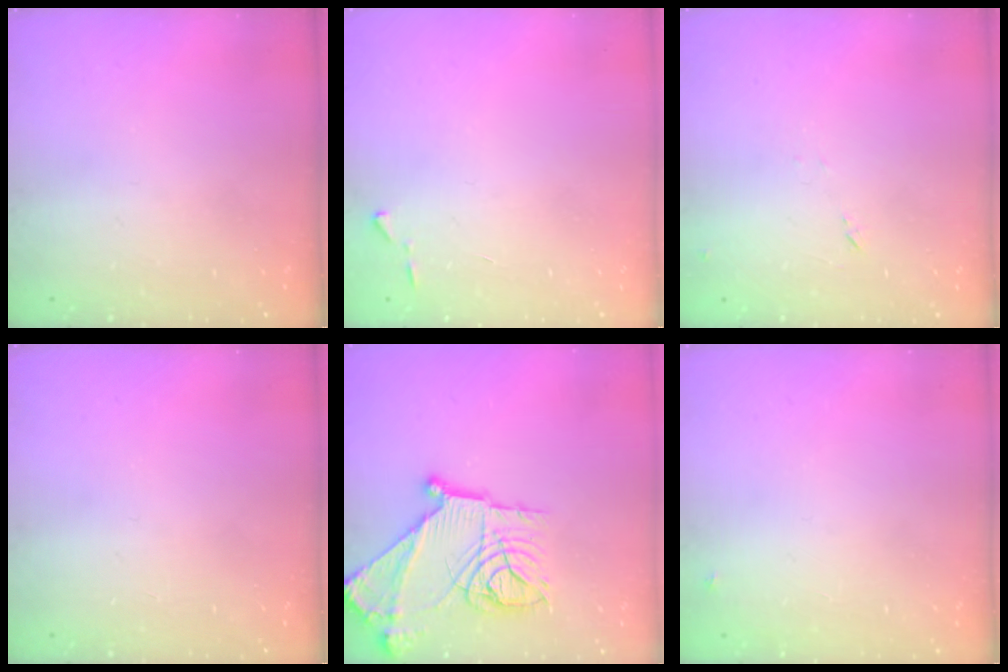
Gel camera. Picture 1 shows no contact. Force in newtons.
{"total": 3.6, "press": 3.6, "slide": 0.5}
{"total": 7.2, "press": 7.1, "slide": 0.6}
{"total": 0.0}
{"total": 22.2, "press": 22.1, "slide": 2.3}
{"total": 3.1, "press": 3.1, "slide": 0.3}